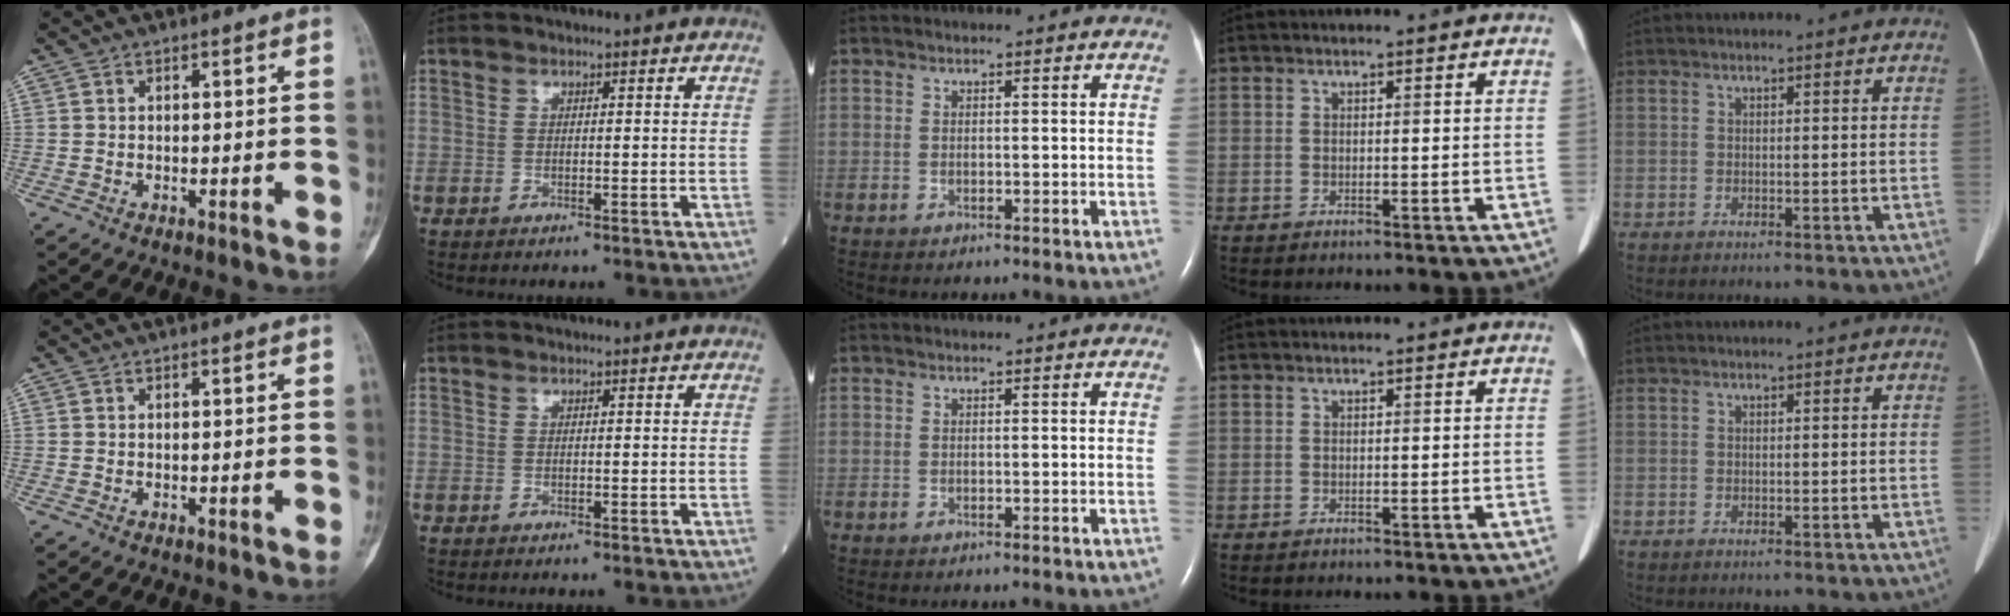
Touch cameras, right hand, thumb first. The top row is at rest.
{}